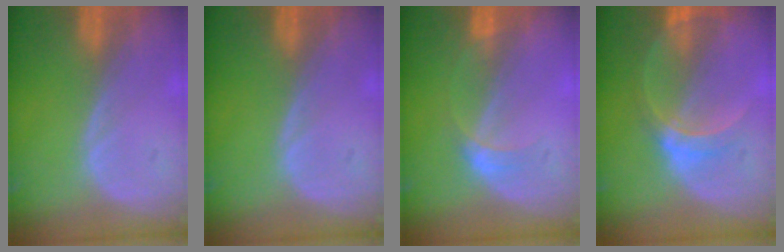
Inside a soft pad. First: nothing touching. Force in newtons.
{"total": 0.0}
{"total": 2.5, "press": 2.5, "slide": 0.1}
{"total": 6.3, "press": 5.6, "slide": 3.0}